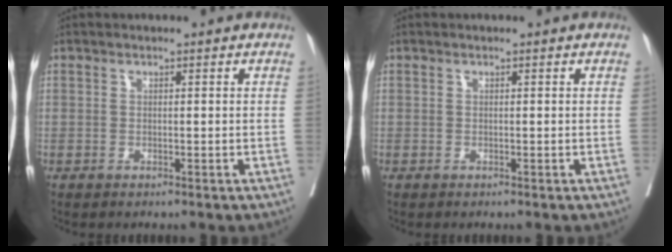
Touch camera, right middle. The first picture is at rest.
{"total": 0.0}